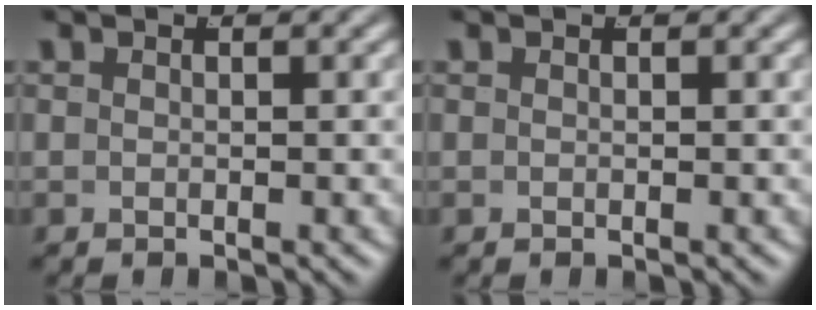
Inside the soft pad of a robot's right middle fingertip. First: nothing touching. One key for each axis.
{"total": 1.1, "fx": -0.2, "fy": -1.0, "fz": -0.4, "tx": 0.018, "ty": -0.012, "tz": 0.008}